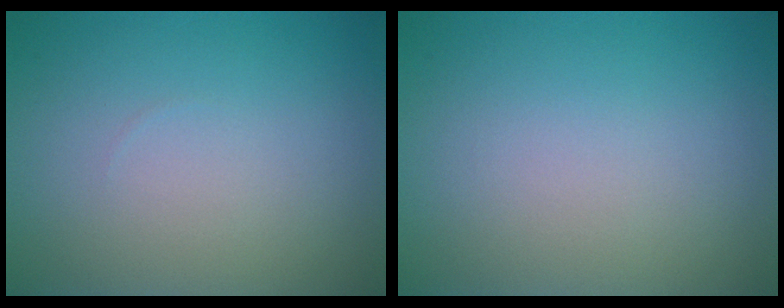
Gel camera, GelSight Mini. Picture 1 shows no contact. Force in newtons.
{"total": 0.0}